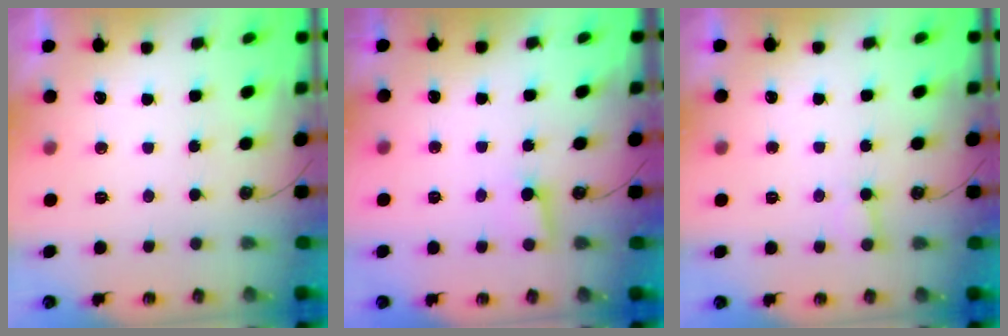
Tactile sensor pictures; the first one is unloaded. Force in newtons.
{"total": 4.8, "press": 4.7, "slide": 1.0}
{"total": 4.0, "press": 4.0, "slide": 0.4}